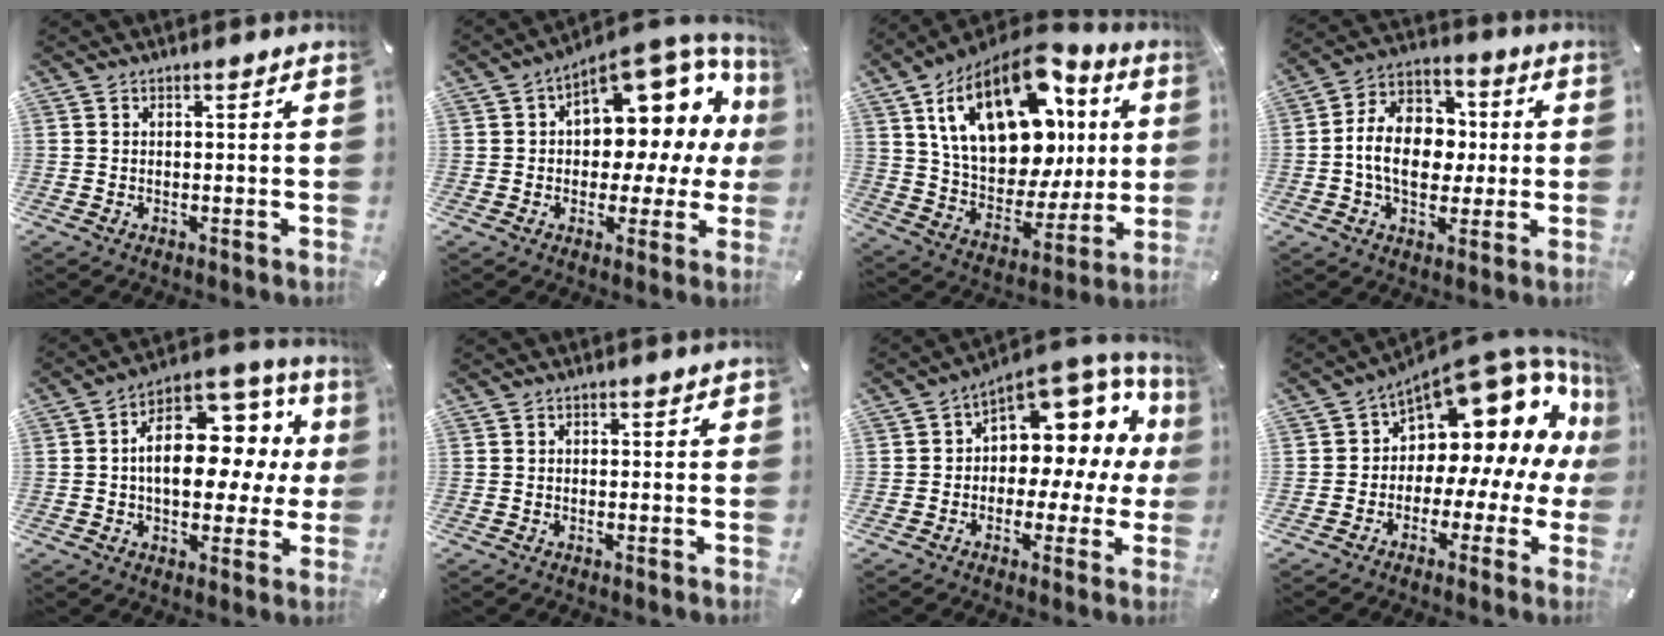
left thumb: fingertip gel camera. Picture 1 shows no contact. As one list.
[{"total": 14.8, "force": [7.2, 8.9, 9.4], "torque": [-0.112, -0.071, 0.123]}, {"total": 25.5, "force": [8.8, 16.1, 17.7], "torque": [-0.308, -0.044, 0.157]}, {"total": 14.1, "force": [-1.3, 10.8, 8.9], "torque": [-0.174, 0.018, -0.021]}, {"total": 17.3, "force": [2.8, 11.2, 12.9], "torque": [-0.180, -0.019, 0.053]}, {"total": 0.8, "force": [-0.2, 0.7, 0.4], "torque": [-0.007, 0.004, -0.006]}, {"total": 10.3, "force": [4.3, 7.3, 5.9], "torque": [-0.077, -0.056, 0.074]}, {"total": 15.5, "force": [8.4, 9.3, 9.2], "torque": [-0.118, -0.087, 0.138]}]